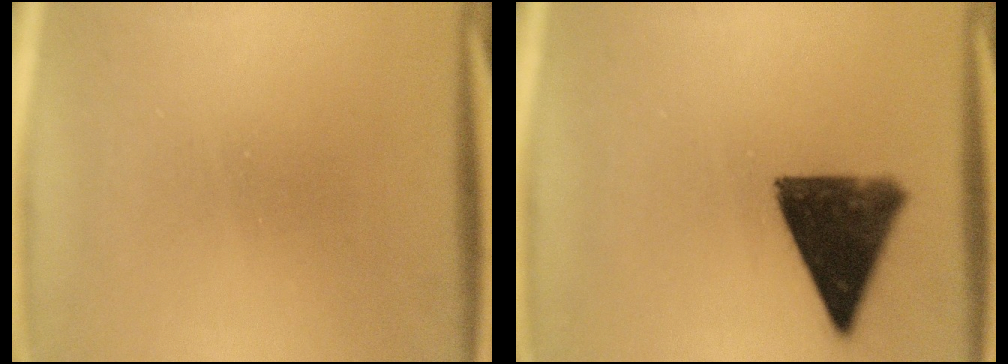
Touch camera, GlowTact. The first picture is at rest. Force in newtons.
{"total": 12.4}